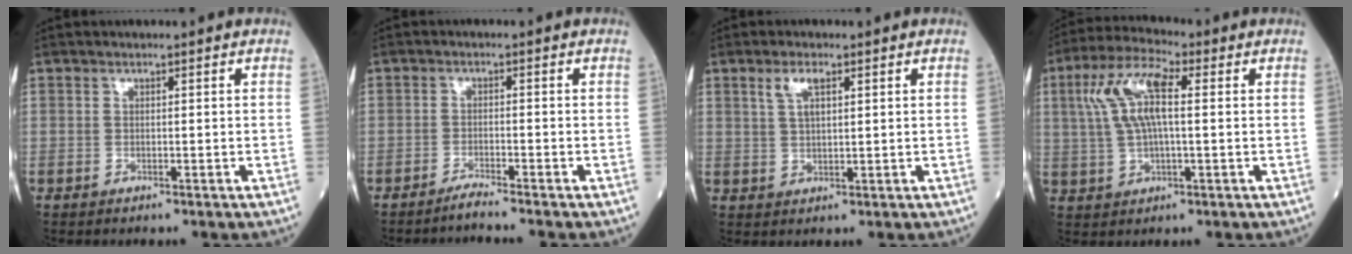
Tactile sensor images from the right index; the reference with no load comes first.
{"total": 1.7, "force": [-1.5, -0.6, 0.3], "torque": [-0.006, -0.001, -0.025]}
{"total": 3.6, "force": [1.8, 1.1, 2.9], "torque": [-0.063, 0.007, 0.038]}
{"total": 9.6, "force": [2.0, 2.8, 9.0], "torque": [-0.192, 0.025, 0.038]}